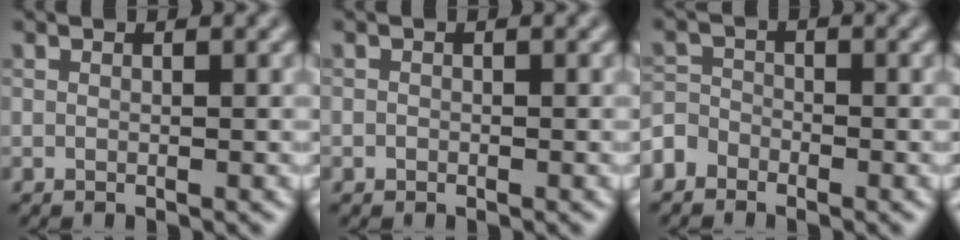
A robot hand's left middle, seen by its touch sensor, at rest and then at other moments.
{"total": 0.5, "force": [-0.2, 0.5, 0.1], "torque": [0.002, -0.004, -0.005]}
{"total": 2.7, "force": [-1.9, 1.9, 0.5], "torque": [0.002, 0.001, -0.044]}